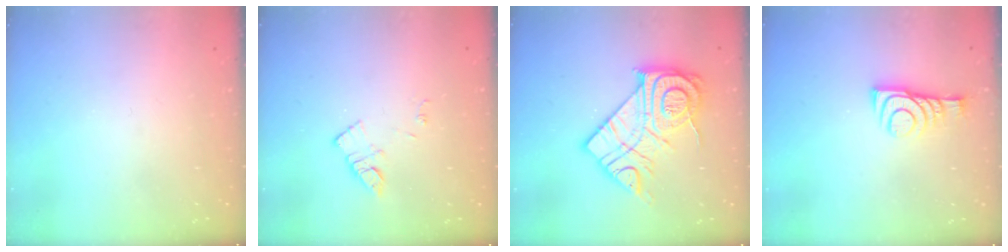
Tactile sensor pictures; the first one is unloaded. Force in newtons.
{"total": 6.5, "press": 6.4, "slide": 0.7}
{"total": 19.4, "press": 19.4, "slide": 1.6}
{"total": 7.8, "press": 7.8, "slide": 0.7}